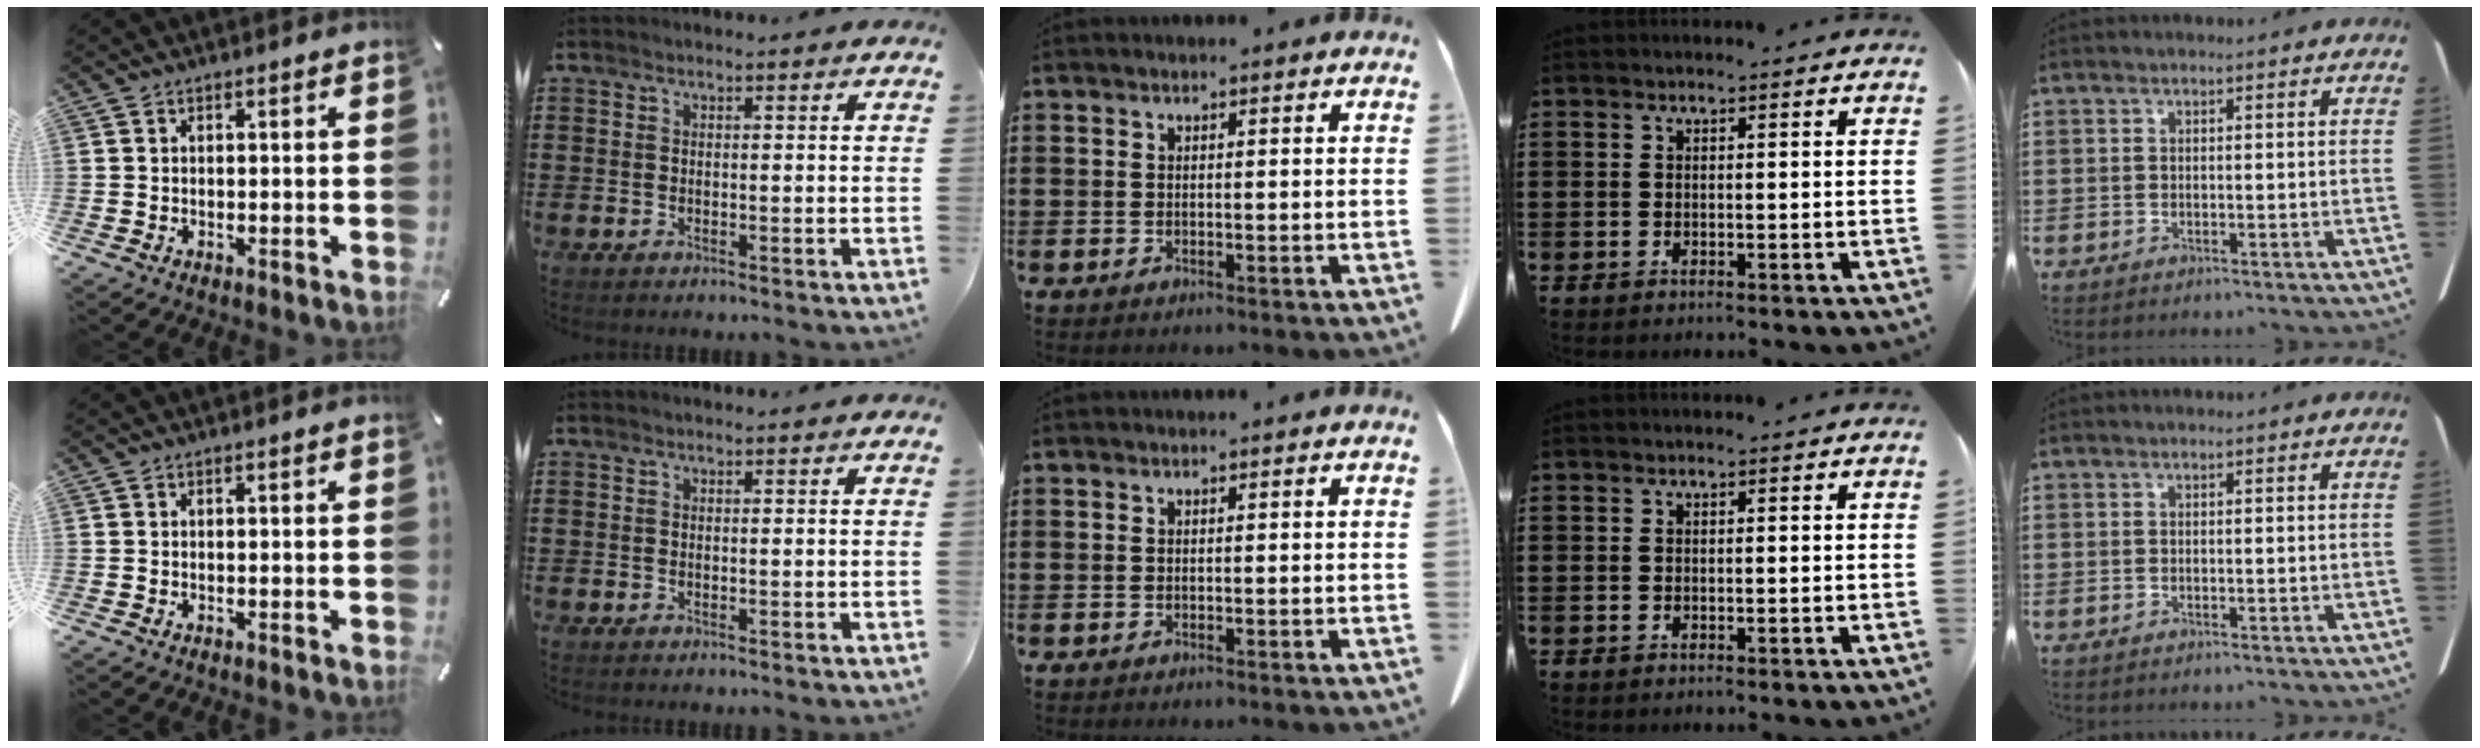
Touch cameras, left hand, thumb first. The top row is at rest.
{}